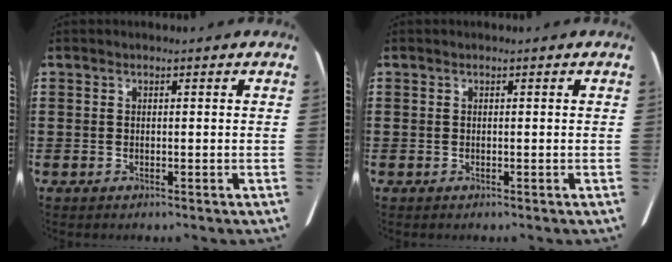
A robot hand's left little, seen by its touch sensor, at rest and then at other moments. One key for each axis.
{"total": 0.0}